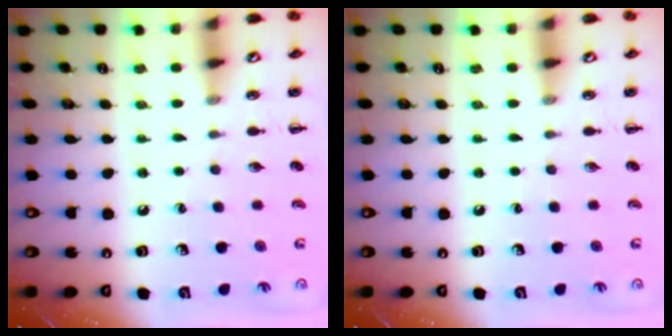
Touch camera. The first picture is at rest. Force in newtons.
{"total": 0.0}